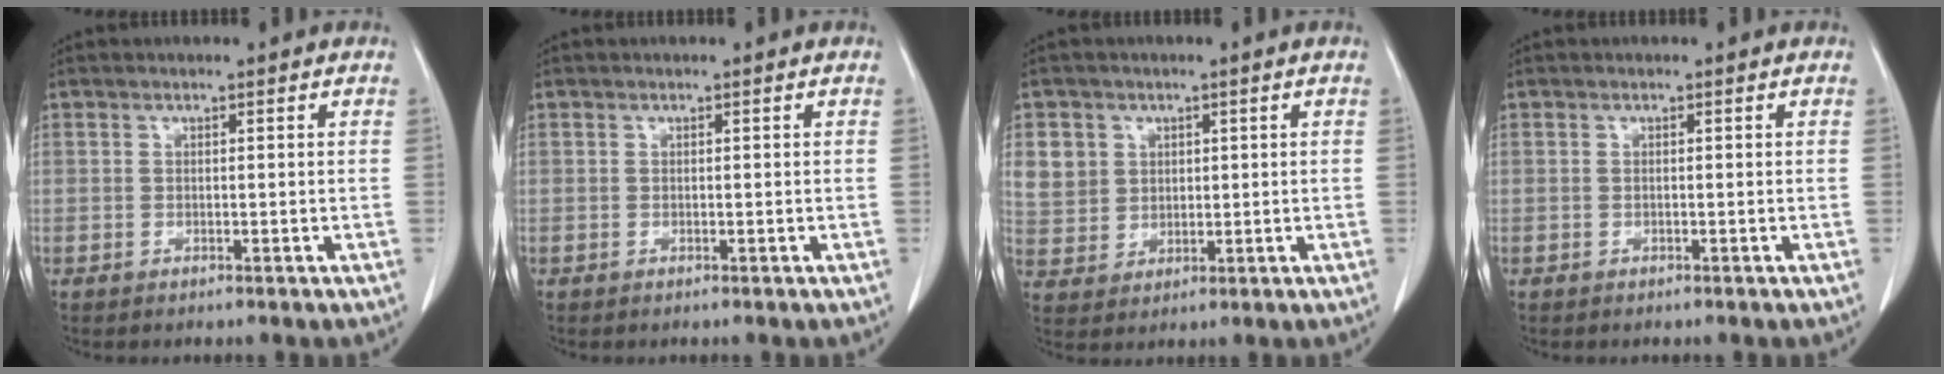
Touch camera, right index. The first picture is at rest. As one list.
[{"total": 0.0}, {"total": 7.4, "force": [2.7, 6.7, 1.7], "torque": [-0.041, 0.013, 0.065]}, {"total": 0.0}]